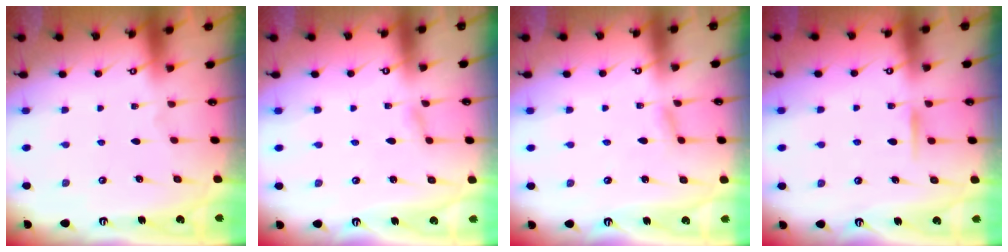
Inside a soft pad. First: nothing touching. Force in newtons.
{"total": 0.9, "press": 0.9, "slide": 0.1}
{"total": 4.5, "press": 4.5, "slide": 0.3}
{"total": 7.1, "press": 7.0, "slide": 0.7}